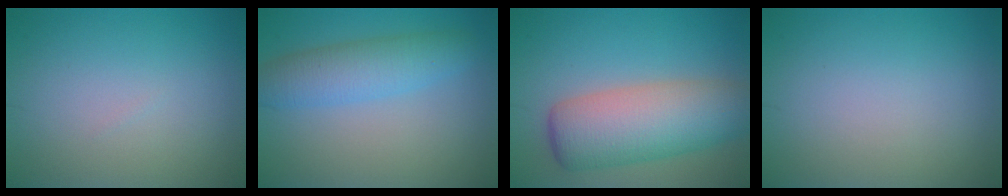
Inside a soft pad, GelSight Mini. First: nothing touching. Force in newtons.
{"total": 4.3, "press": 4.3, "slide": 0.1}
{"total": 8.2, "press": 8.2, "slide": 0.3}
{"total": 0.0}